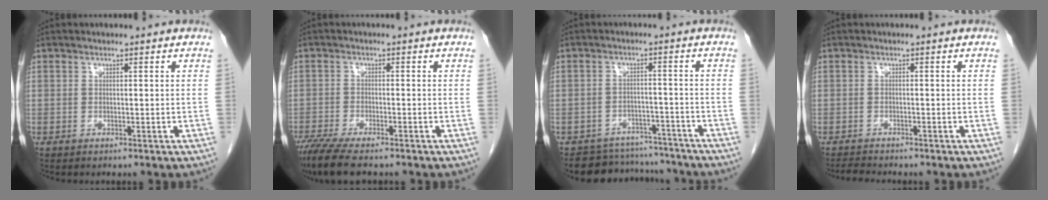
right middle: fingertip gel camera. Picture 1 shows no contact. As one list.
[{"total": 8.6, "force": [-6.8, 1.5, 5.0], "torque": [-0.086, -0.020, -0.113]}, {"total": 9.1, "force": [-8.5, 3.2, -0.1], "torque": [0.014, 0.019, -0.113]}, {"total": 2.0, "force": [-1.9, 0.0, 0.4], "torque": [-0.011, -0.009, -0.032]}]